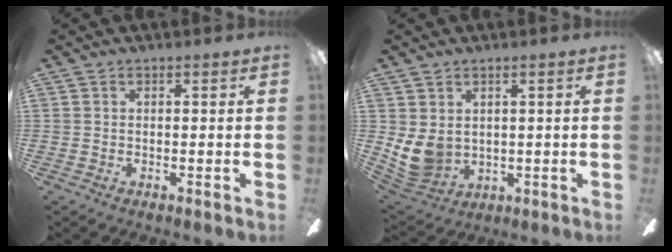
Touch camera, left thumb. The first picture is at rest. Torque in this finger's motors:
{"motor_torque": [1.03, 1.02, 0.79, -0.83, 0.05]}